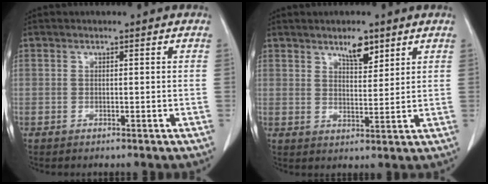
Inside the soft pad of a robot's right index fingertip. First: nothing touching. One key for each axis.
{"total": 4.4, "fx": 3.1, "fy": 1.5, "fz": 2.8, "tx": -0.048, "ty": -0.002, "tz": 0.054}